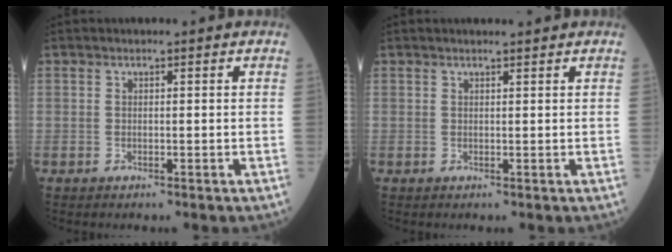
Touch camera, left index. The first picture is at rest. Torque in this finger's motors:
{"motor_torque": [0.40, -0.43, -0.02, 0.01]}